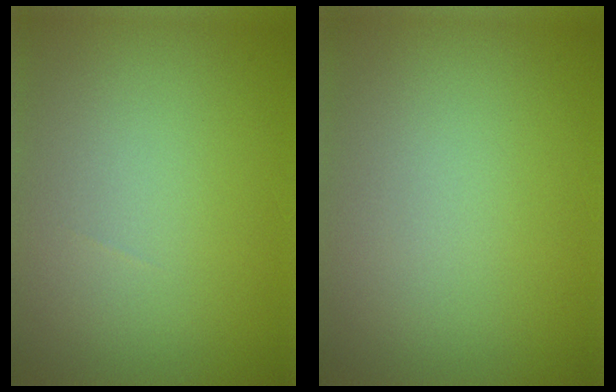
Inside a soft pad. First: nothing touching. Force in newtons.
{"total": 0.0}